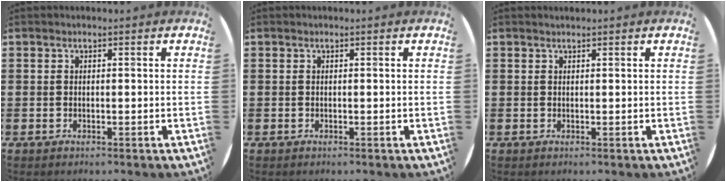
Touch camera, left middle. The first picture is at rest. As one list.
[{"total": 0.0}, {"total": 0.0}]